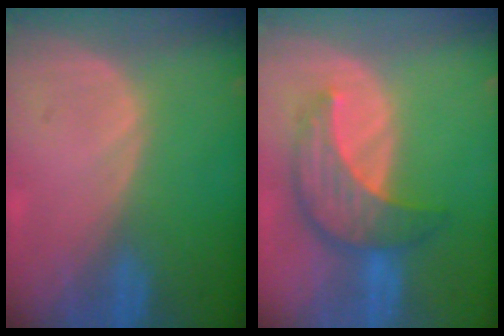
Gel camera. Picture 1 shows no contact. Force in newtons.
{"total": 7.9, "press": 7.4, "slide": 2.7}